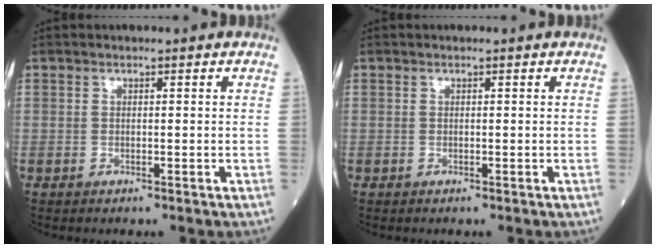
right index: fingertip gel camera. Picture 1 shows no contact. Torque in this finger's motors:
{"motor_torque": [0.00, 0.00, 0.00, -0.01]}